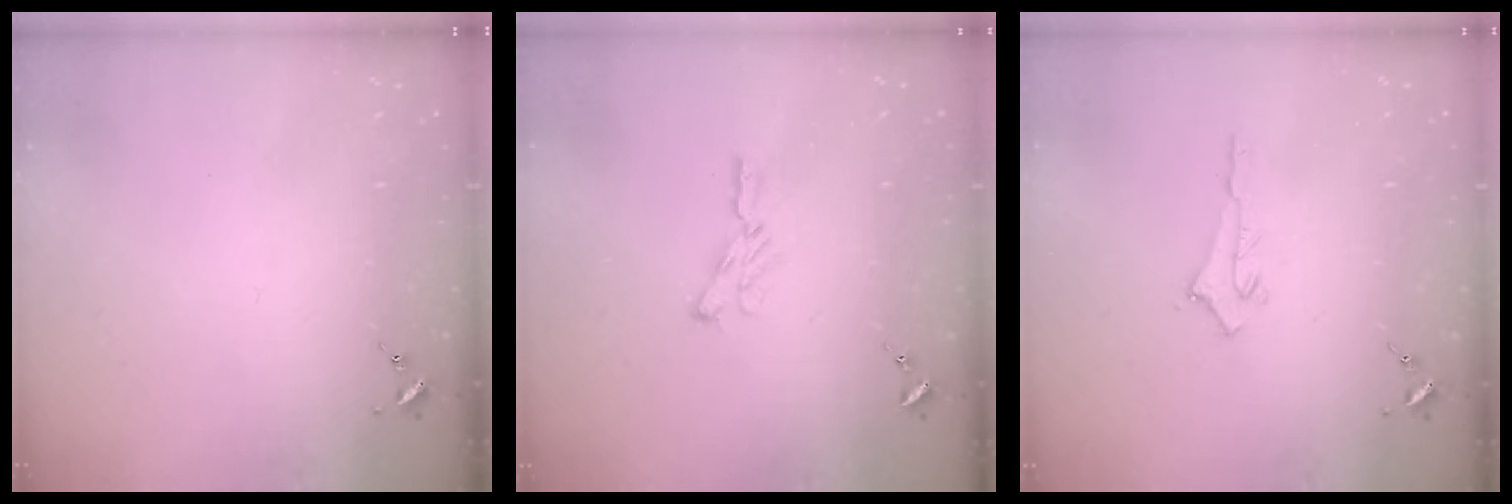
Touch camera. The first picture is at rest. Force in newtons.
{"total": 5.0, "press": 5.0, "slide": 0.5}
{"total": 2.5, "press": 2.5, "slide": 0.2}